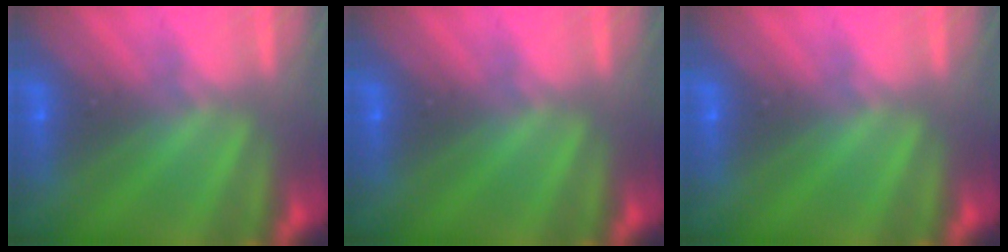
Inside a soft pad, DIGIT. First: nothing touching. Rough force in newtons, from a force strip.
{"total": 0.0}
{"total": 0.0}